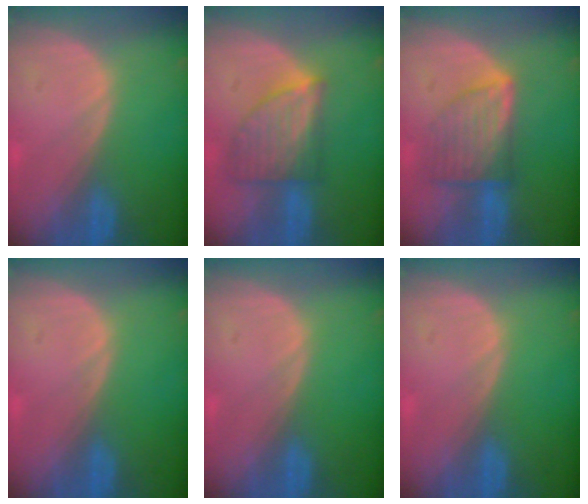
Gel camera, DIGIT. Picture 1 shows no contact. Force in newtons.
{"total": 7.2, "press": 6.6, "slide": 2.8}
{"total": 7.4, "press": 6.6, "slide": 3.4}
{"total": 0.0}
{"total": 0.0}
{"total": 0.0}